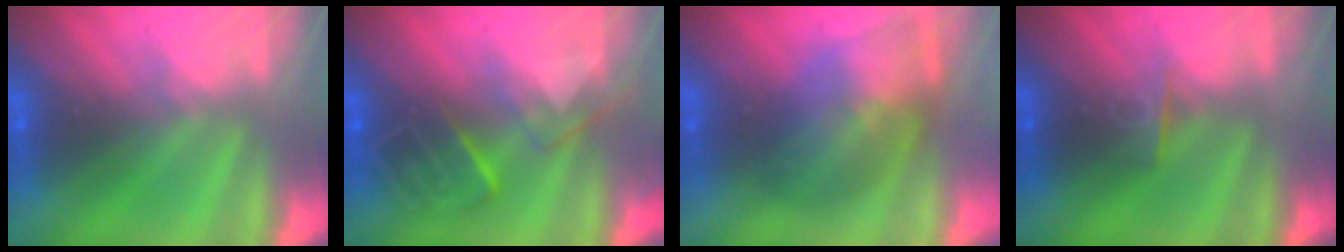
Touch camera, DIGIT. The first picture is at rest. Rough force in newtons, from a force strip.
{"total": 9.2}
{"total": 8.7}
{"total": 2.6}